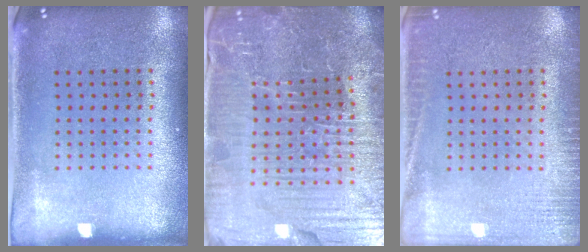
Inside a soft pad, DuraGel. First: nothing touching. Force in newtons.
{"total": 5.9, "press": 5.5, "slide": 1.9}
{"total": 2.7, "press": 2.7, "slide": 0.5}